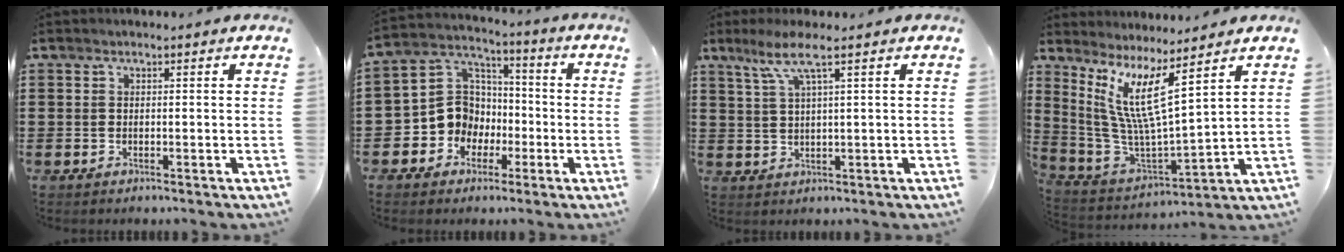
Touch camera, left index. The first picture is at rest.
{"total": 9.3, "force": [-2.3, 8.6, 2.8], "torque": [-0.105, 0.005, -0.046]}
{"total": 5.4, "force": [2.7, 0.2, 4.6], "torque": [-0.098, 0.003, 0.046]}
{"total": 10.4, "force": [5.2, 1.4, 8.8], "torque": [-0.197, -0.037, 0.087]}